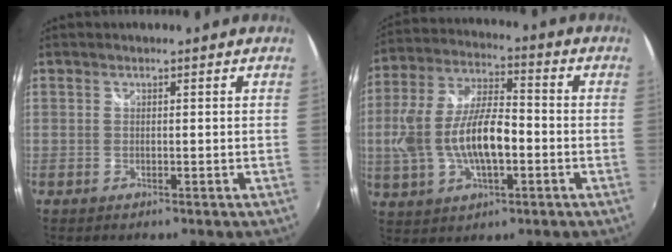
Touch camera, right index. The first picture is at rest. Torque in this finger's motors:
{"motor_torque": [0.63, -0.20, 0.51, 0.21]}